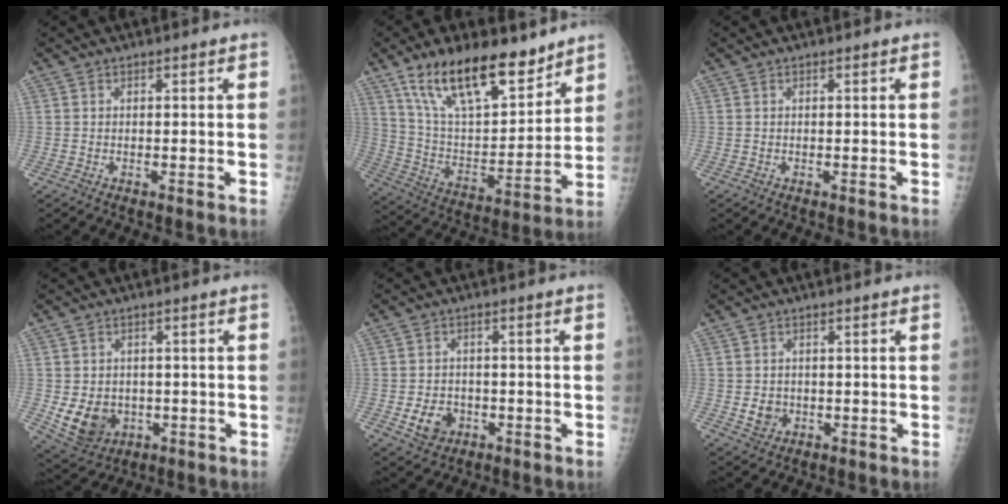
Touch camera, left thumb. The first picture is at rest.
{"total": 20.4, "force": [14.0, 8.3, 12.2], "torque": [-0.166, -0.070, 0.253]}
{"total": 0.0}
{"total": 8.7, "force": [-1.5, 7.2, 4.6], "torque": [-0.060, 0.003, -0.005]}
{"total": 5.6, "force": [-1.7, 4.6, 2.6], "torque": [-0.029, 0.007, -0.023]}
{"total": 3.4, "force": [-0.4, 3.0, 1.4], "torque": [-0.010, 0.001, 0.002]}